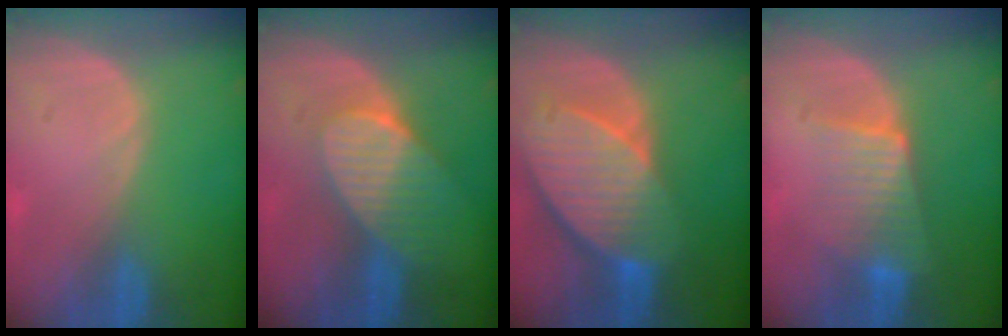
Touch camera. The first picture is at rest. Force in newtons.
{"total": 7.4, "press": 6.7, "slide": 3.1}
{"total": 10.5, "press": 9.2, "slide": 5.0}
{"total": 6.5, "press": 6.1, "slide": 2.1}